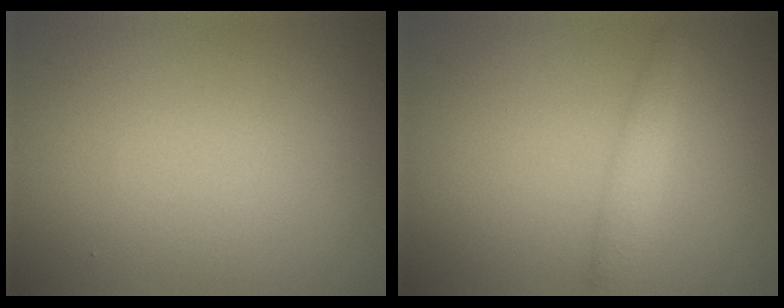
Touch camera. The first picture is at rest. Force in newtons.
{"total": 1.8, "press": 1.8, "slide": 0.1}